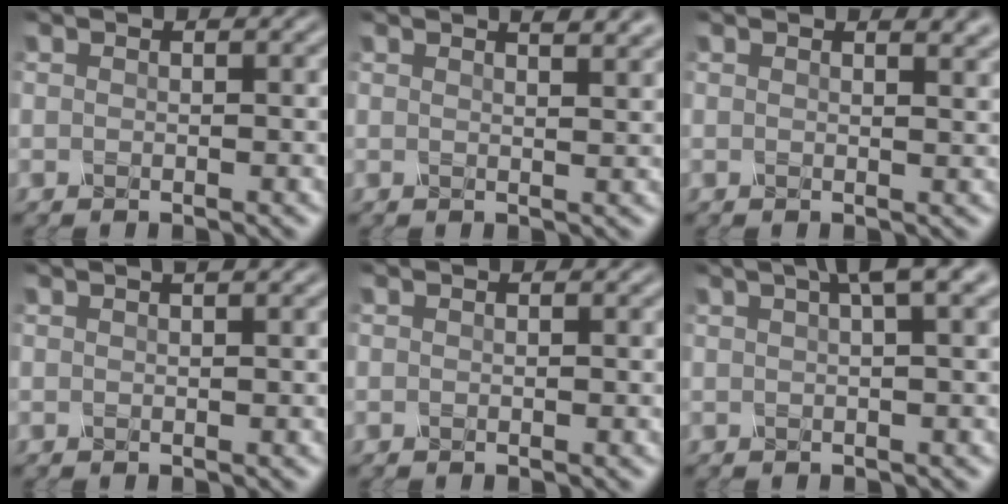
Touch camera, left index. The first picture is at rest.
{"total": 3.4, "force": [2.5, 1.2, 1.9], "torque": [-0.005, 0.017, 0.010]}
{"total": 2.6, "force": [2.0, 0.9, 1.4], "torque": [-0.007, 0.007, 0.020]}
{"total": 1.3, "force": [0.8, 0.3, 1.0], "torque": [-0.012, 0.001, 0.004]}
{"total": 0.0}
{"total": 4.2, "force": [2.2, 0.7, 3.5], "torque": [-0.045, 0.017, 0.030]}